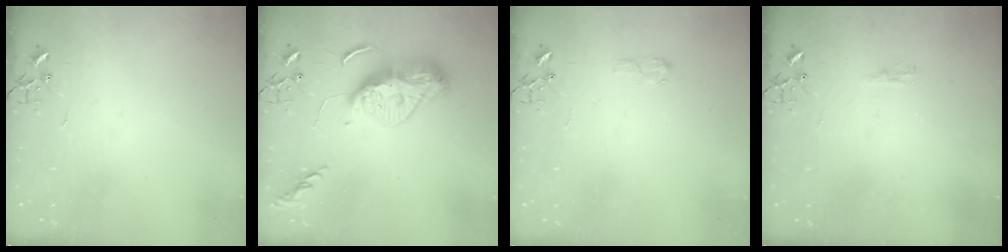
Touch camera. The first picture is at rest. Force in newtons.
{"total": 15.2, "press": 15.2, "slide": 1.3}
{"total": 5.5, "press": 5.5, "slide": 0.8}
{"total": 5.1, "press": 5.1, "slide": 0.4}